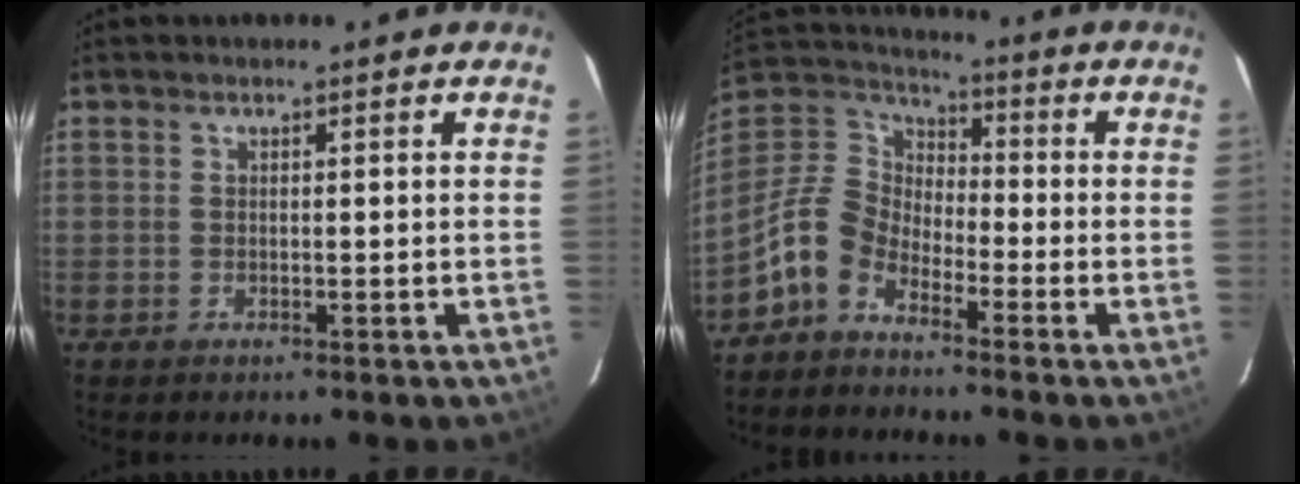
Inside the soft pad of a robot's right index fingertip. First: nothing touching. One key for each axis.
{"total": 9.8, "fx": -6.2, "fy": 5.9, "fz": 4.7, "tx": -0.105, "ty": 0.024, "tz": -0.137}